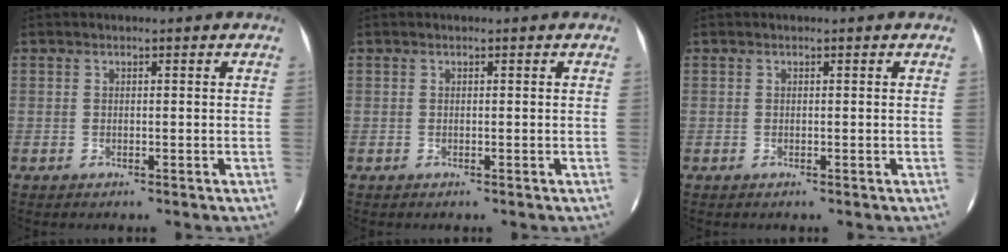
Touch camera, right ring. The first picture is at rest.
{"total": 0.0}
{"total": 0.0}